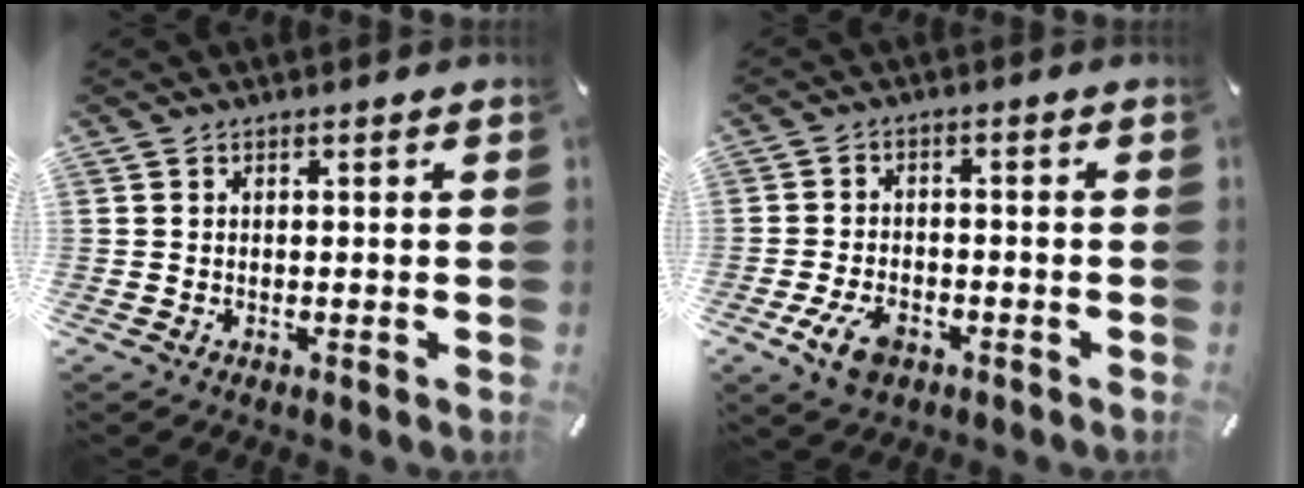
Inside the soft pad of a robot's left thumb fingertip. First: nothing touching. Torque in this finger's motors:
{"motor_torque": [0.42, 2.06, 0.60, 0.44, 0.02]}